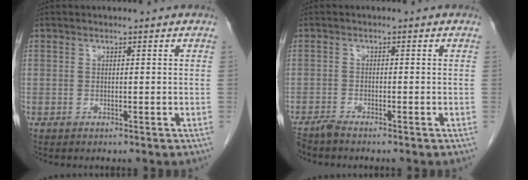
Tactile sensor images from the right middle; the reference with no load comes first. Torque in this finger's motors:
{"motor_torque": [0.33, -0.22, 0.00, 0.00]}